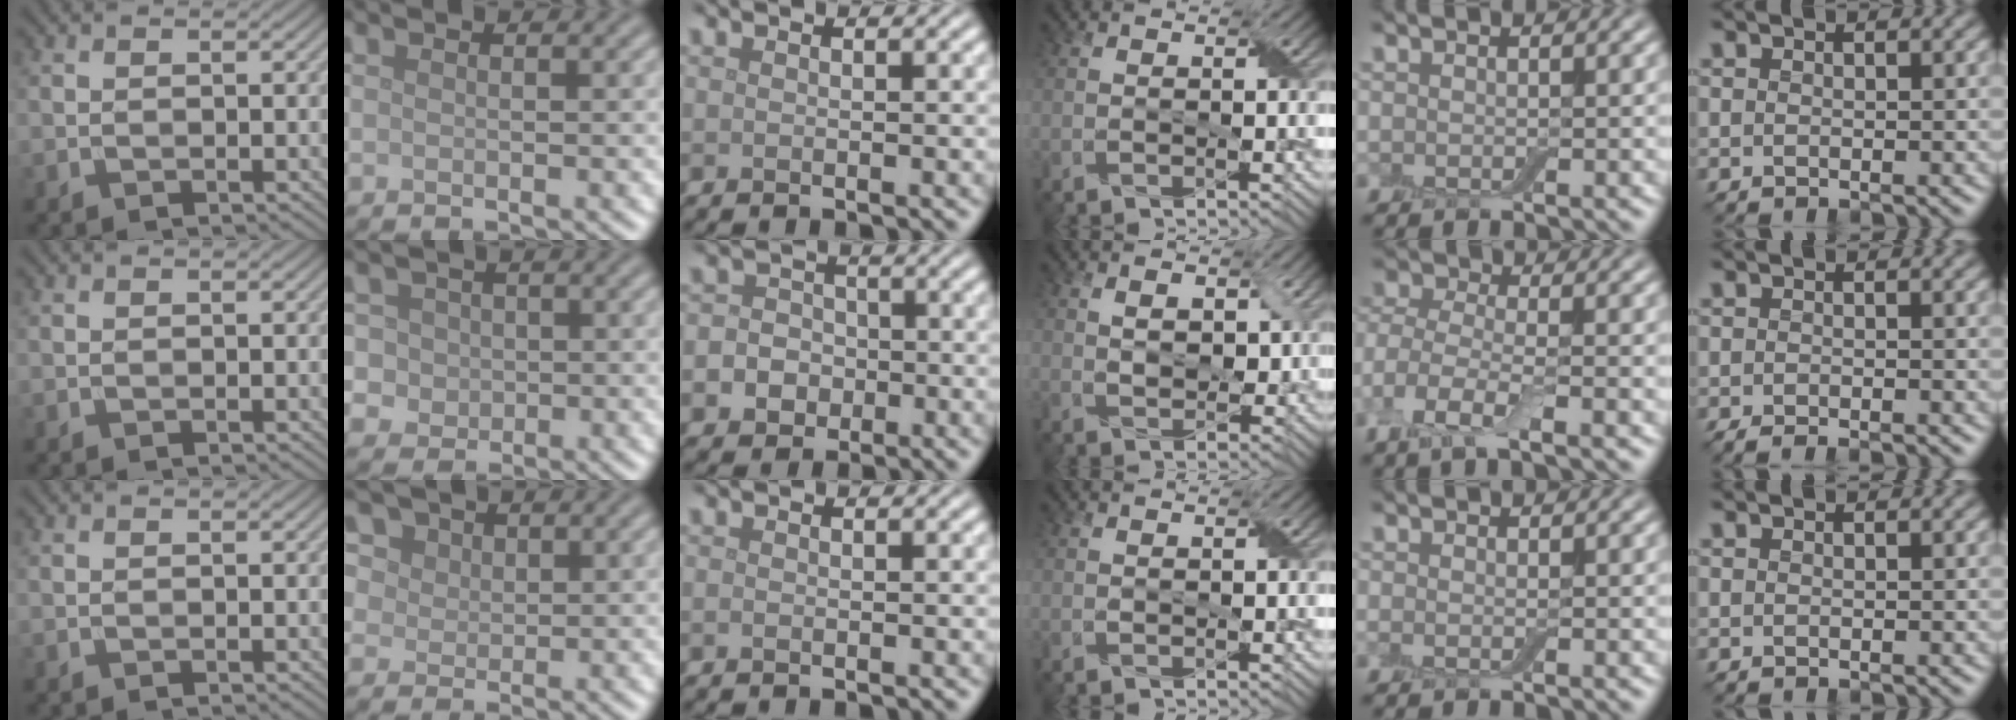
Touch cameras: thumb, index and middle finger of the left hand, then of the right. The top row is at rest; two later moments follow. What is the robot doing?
{"motion": "fold", "object": "cloth"}